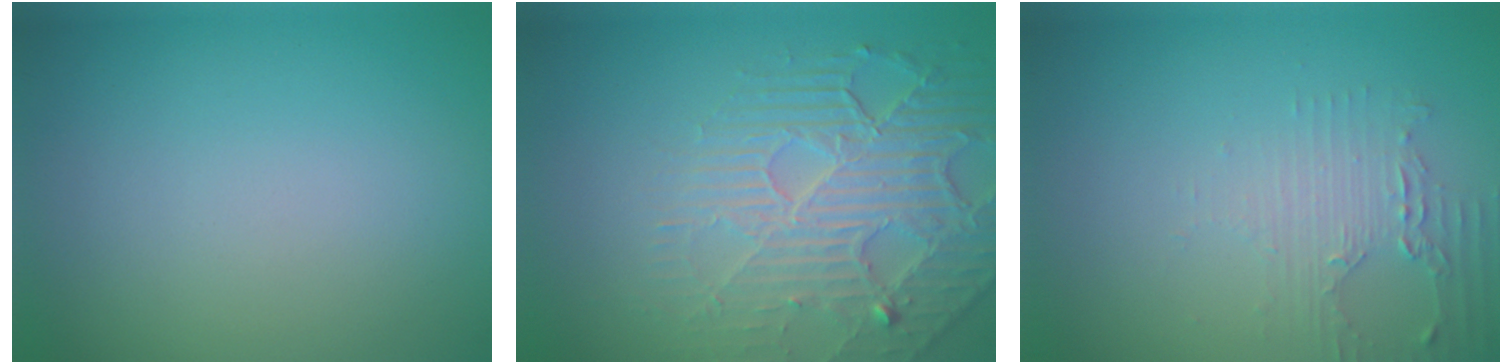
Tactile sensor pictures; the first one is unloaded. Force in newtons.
{"total": 5.1, "press": 4.6, "slide": 2.2}
{"total": 2.1, "press": 2.0, "slide": 0.4}